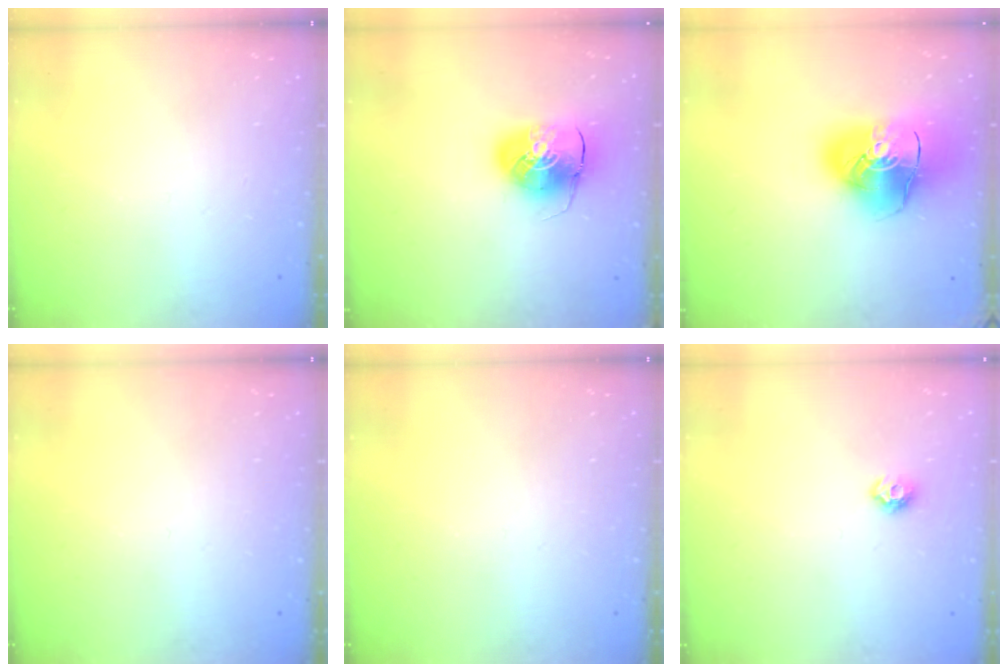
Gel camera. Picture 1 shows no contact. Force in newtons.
{"total": 9.6, "press": 9.4, "slide": 1.7}
{"total": 18.1, "press": 17.9, "slide": 2.7}
{"total": 0.0}
{"total": 0.0}
{"total": 6.1, "press": 6.1, "slide": 0.8}